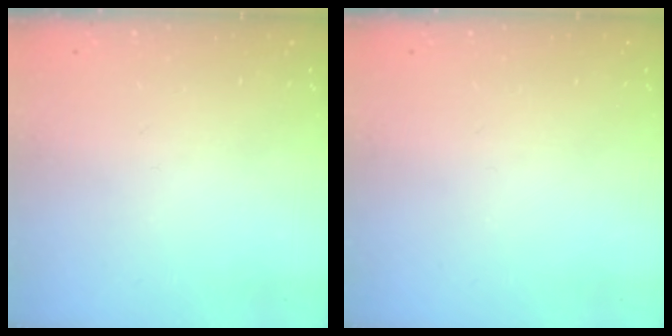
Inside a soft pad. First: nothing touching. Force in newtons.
{"total": 0.0}